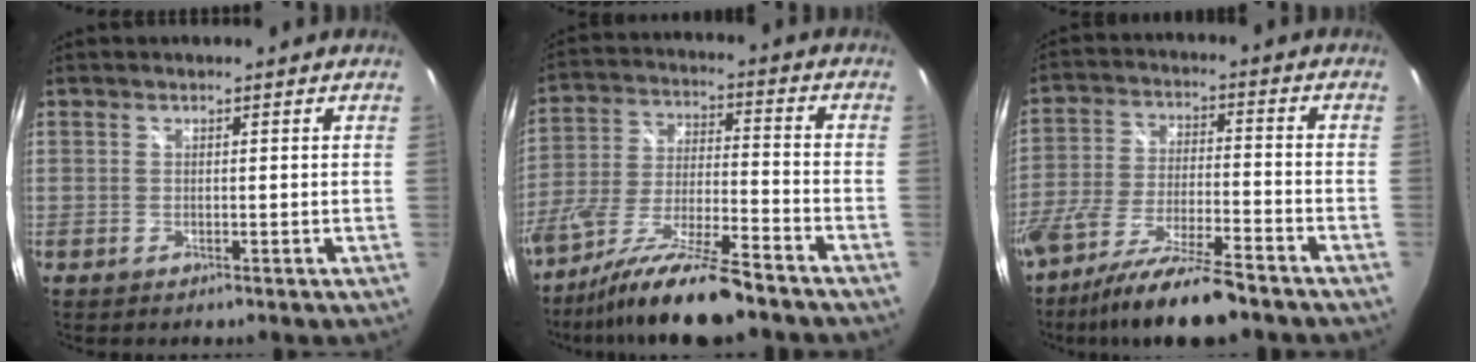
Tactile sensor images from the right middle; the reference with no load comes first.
{"total": 15.1, "force": [-12.2, 1.3, 8.7], "torque": [-0.178, -0.024, -0.217]}
{"total": 14.9, "force": [-11.9, 1.9, 8.8], "torque": [-0.177, -0.035, -0.206]}